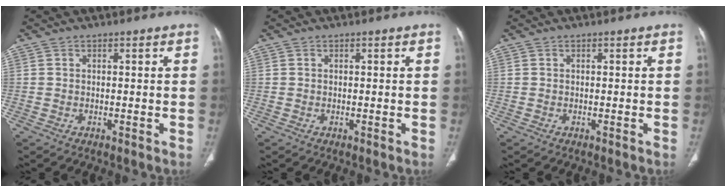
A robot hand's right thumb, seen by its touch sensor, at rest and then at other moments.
{"total": 0.0}
{"total": 0.0}